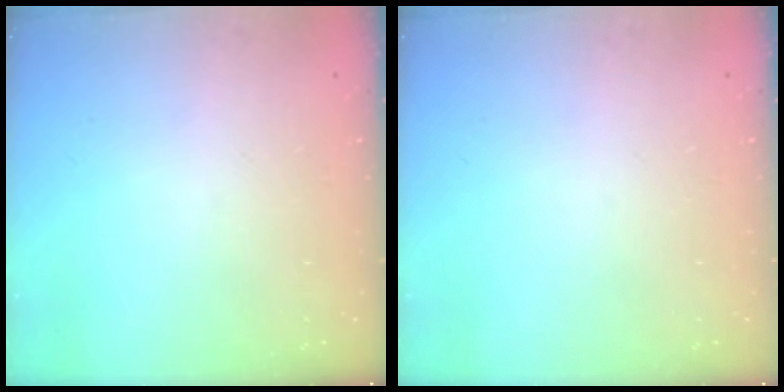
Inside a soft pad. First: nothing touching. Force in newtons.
{"total": 0.0}